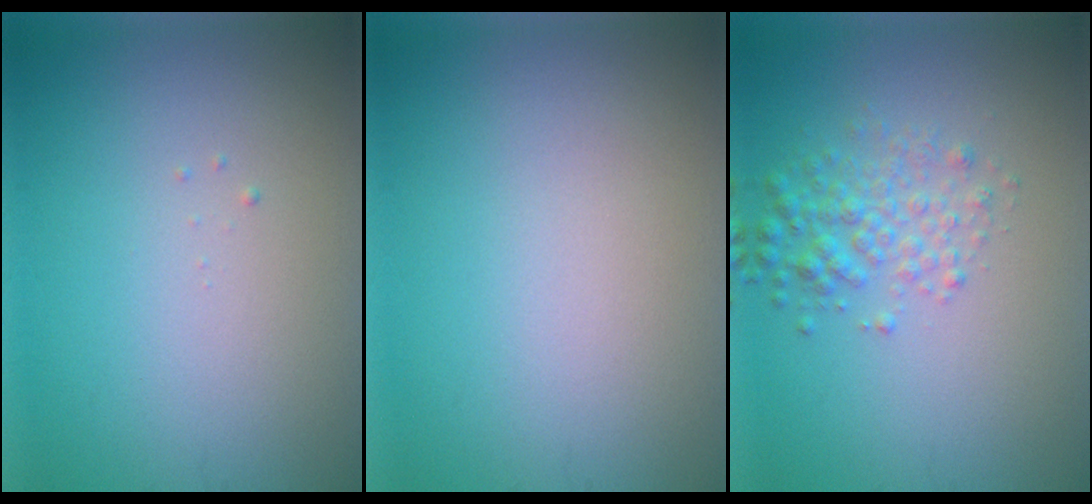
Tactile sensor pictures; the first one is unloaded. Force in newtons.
{"total": 0.0}
{"total": 2.8, "press": 2.8, "slide": 0.0}